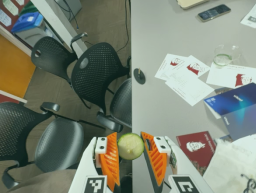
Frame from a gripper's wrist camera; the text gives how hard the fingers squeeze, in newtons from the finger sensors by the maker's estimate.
{"total": 9.7, "left": 9.7, "right": 9.7}